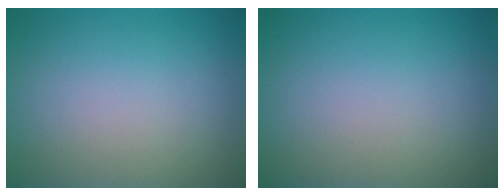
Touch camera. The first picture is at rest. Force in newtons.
{"total": 0.0}